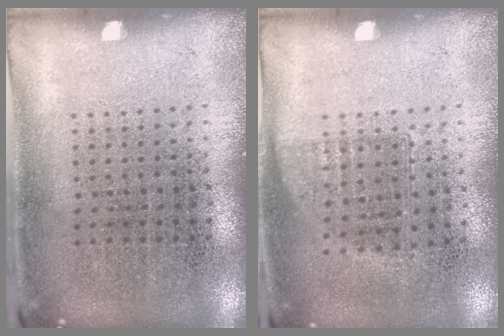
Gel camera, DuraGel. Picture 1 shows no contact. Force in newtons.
{"total": 0.7, "press": 0.6, "slide": 0.4}